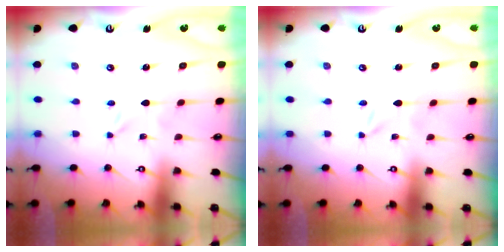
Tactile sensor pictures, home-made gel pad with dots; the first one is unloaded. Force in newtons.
{"total": 0.0}